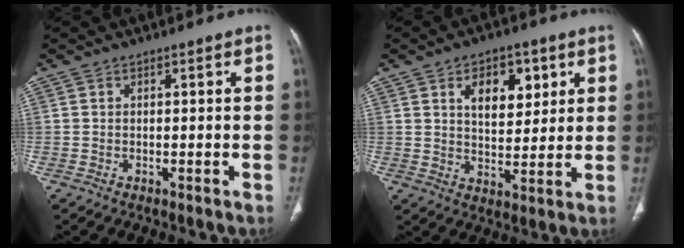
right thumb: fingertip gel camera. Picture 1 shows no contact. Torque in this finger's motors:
{"motor_torque": [-1.09, 0.85, 0.03, 0.24, 0.16]}